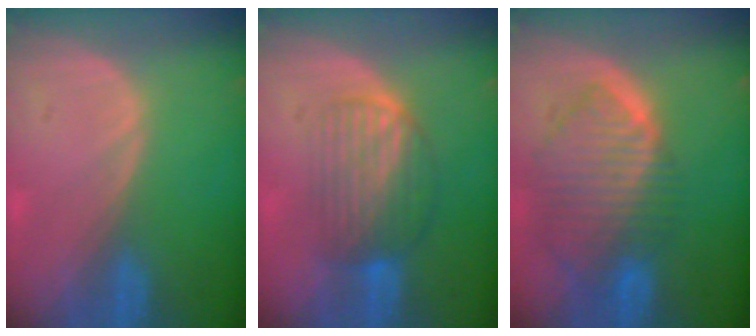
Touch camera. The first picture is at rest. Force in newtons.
{"total": 6.6, "press": 6.3, "slide": 1.9}
{"total": 9.9, "press": 8.4, "slide": 5.2}